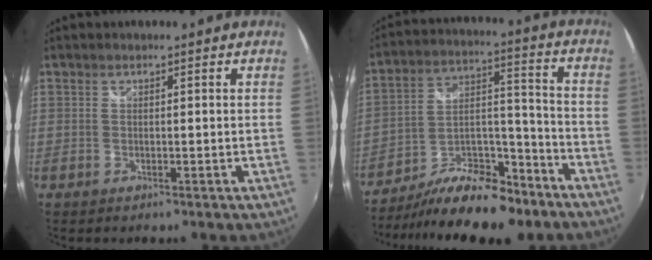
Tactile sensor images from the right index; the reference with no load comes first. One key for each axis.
{"total": 19.6, "fx": -14.9, "fy": 7.5, "fz": 10.2, "tx": -0.190, "ty": 0.008, "tz": -0.236}